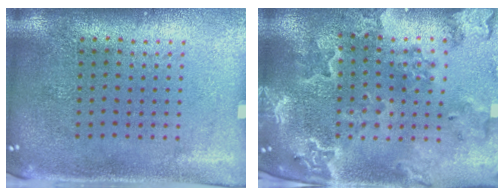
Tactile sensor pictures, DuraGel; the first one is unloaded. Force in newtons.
{"total": 2.4, "press": 2.3, "slide": 0.7}